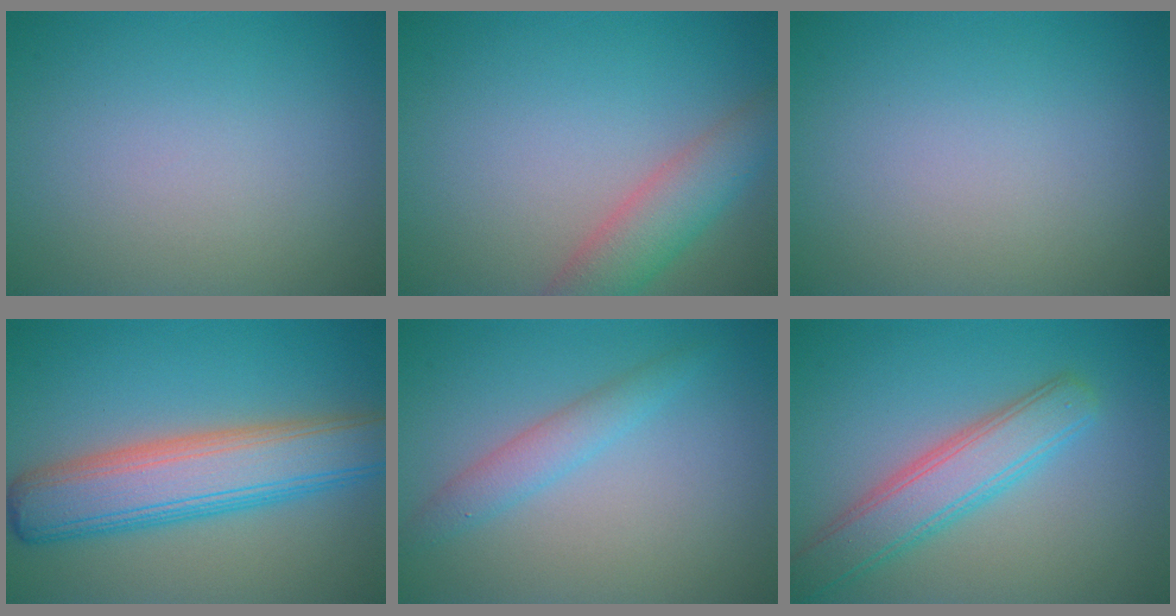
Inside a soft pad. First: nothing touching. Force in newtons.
{"total": 4.2, "press": 4.2, "slide": 0.3}
{"total": 0.0}
{"total": 8.2, "press": 8.2, "slide": 0.3}
{"total": 2.3, "press": 2.3, "slide": 0.1}
{"total": 5.0, "press": 4.9, "slide": 0.3}